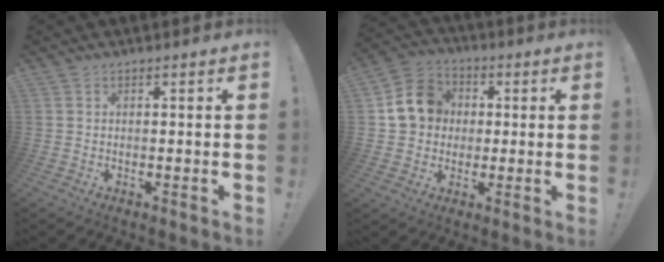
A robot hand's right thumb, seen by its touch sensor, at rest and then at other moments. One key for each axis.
{"total": 12.4, "fx": 2.1, "fy": 10.9, "fz": 5.3, "tx": -0.066, "ty": 0.013, "tz": 0.048}